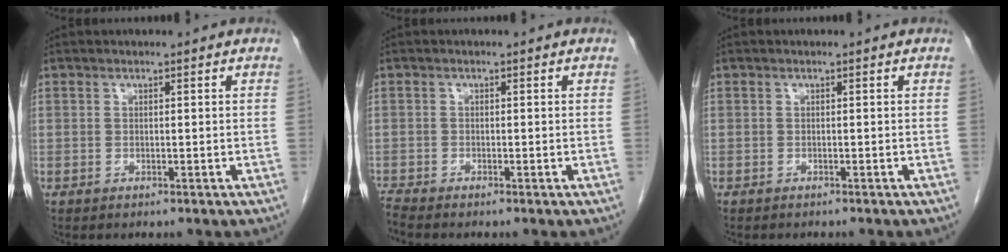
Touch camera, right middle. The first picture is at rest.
{"total": 1.4, "force": [-1.3, -0.5, 0.1], "torque": [-0.011, -0.008, -0.028]}
{"total": 1.7, "force": [-1.5, 0.2, 0.6], "torque": [-0.010, -0.002, -0.019]}